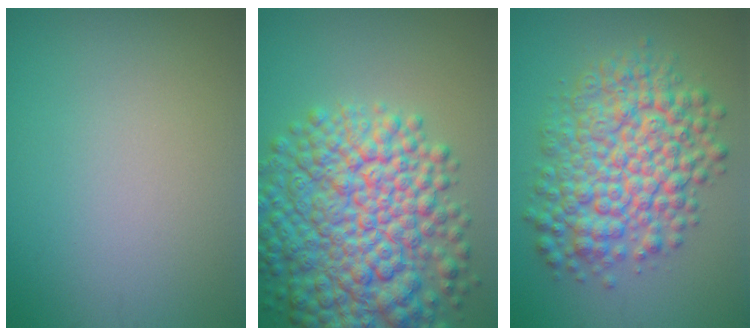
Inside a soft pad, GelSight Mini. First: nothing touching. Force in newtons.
{"total": 11.2, "press": 11.1, "slide": 0.4}
{"total": 8.7, "press": 8.7, "slide": 0.2}